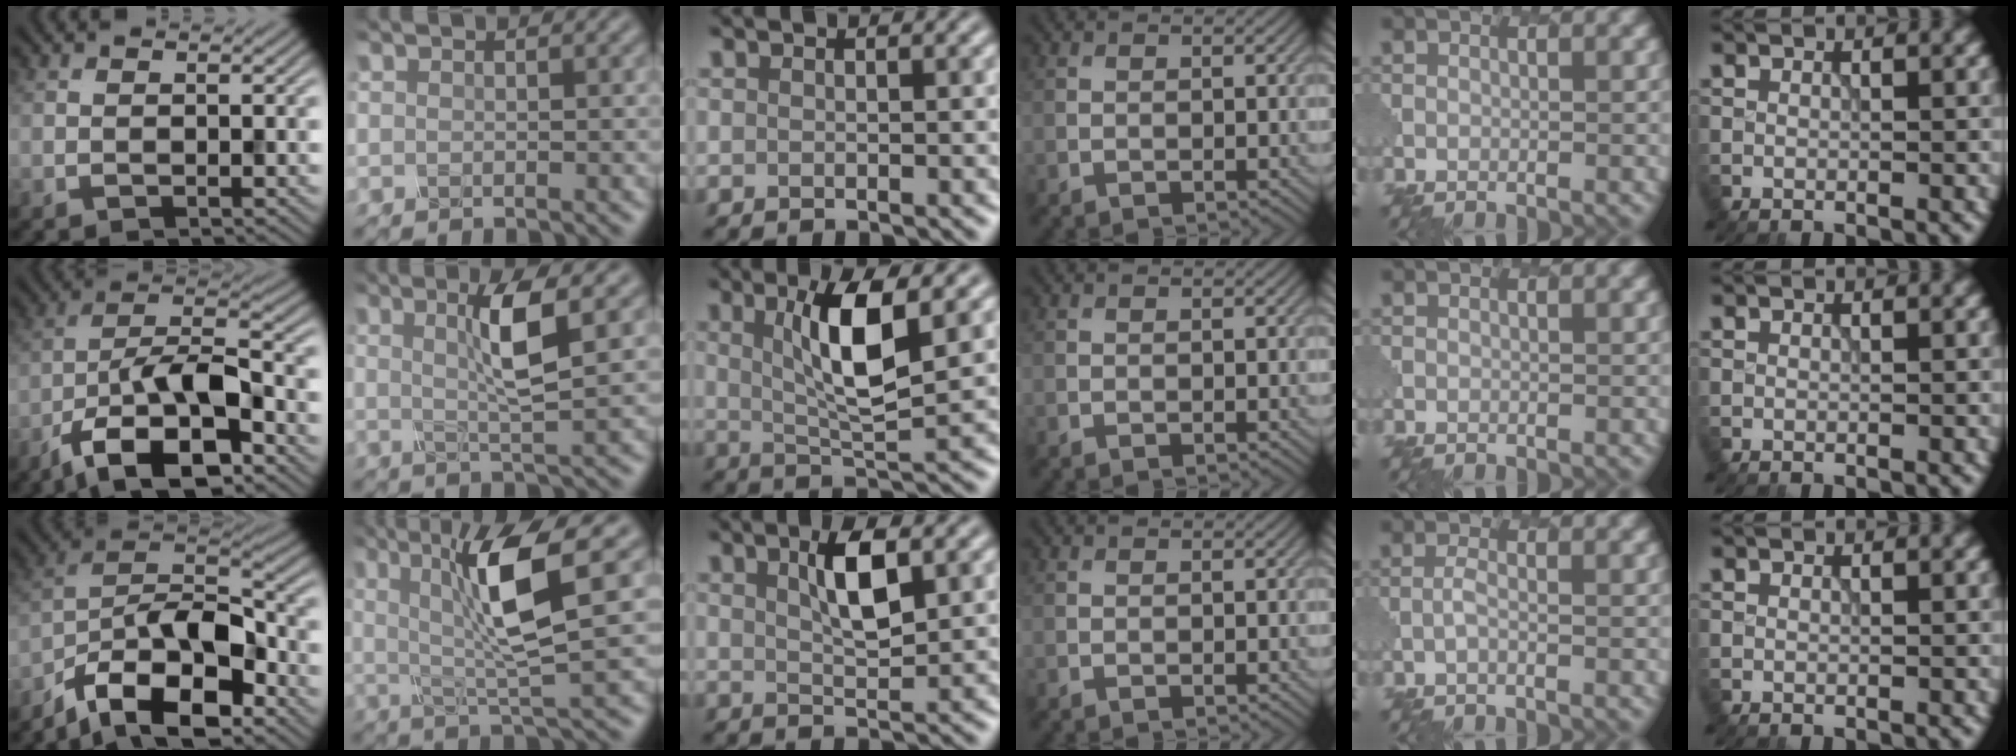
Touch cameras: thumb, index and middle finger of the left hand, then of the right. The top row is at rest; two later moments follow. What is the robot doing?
{"motion": "twist", "object": "rubiks cube"}